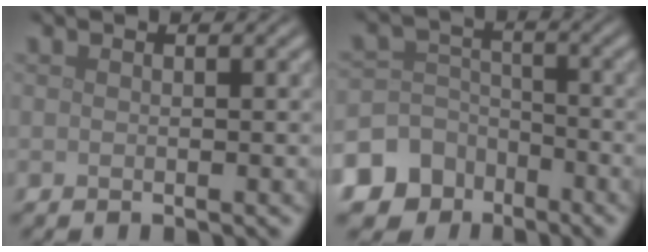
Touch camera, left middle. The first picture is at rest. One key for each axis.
{"total": 9.0, "fx": -5.8, "fy": 6.9, "fz": 1.2, "tx": -0.022, "ty": -0.014, "tz": -0.121}